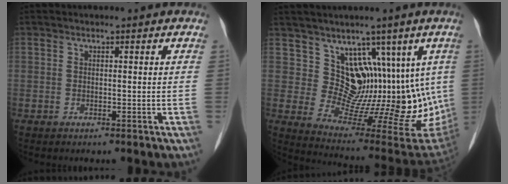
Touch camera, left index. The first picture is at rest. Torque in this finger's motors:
{"motor_torque": [0.80, 0.49, 0.23, 0.05]}